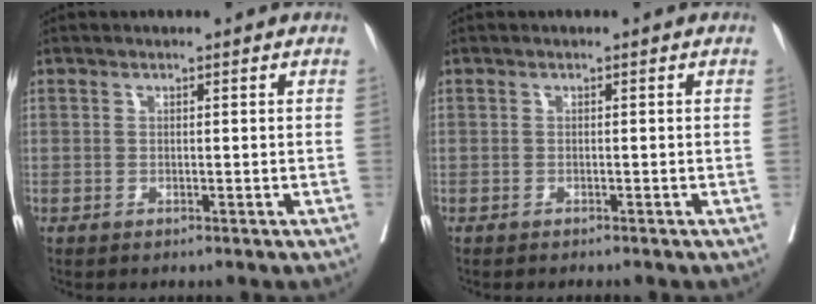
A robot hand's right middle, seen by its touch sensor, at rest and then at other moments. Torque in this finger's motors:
{"motor_torque": [-0.04, 0.07, 0.06, 0.00]}